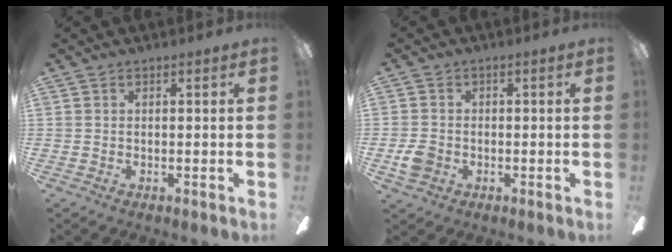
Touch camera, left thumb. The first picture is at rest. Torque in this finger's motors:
{"motor_torque": [-0.02, 0.02, 0.11, -0.11, 0.01]}